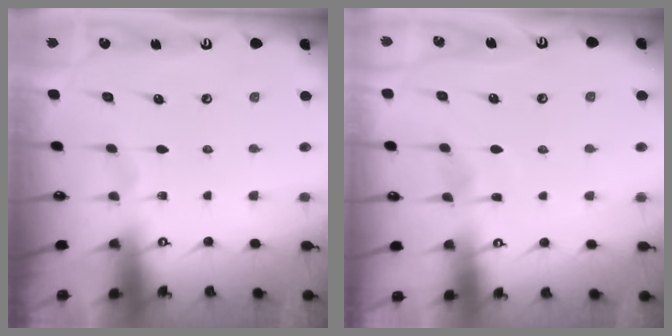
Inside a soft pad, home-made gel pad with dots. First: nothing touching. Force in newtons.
{"total": 5.1, "press": 5.1, "slide": 0.5}